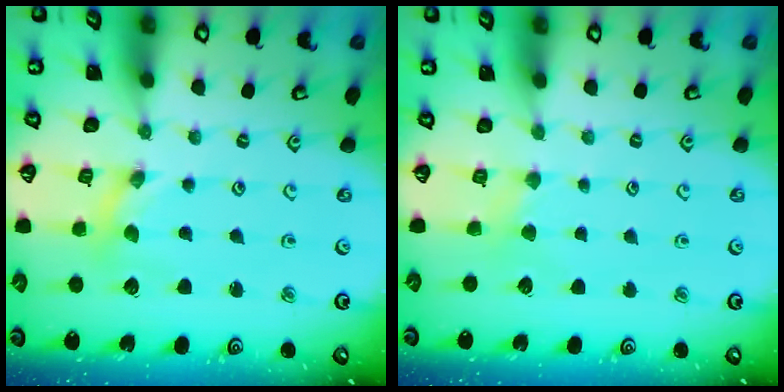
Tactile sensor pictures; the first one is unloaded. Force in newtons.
{"total": 1.9, "press": 1.9, "slide": 0.4}